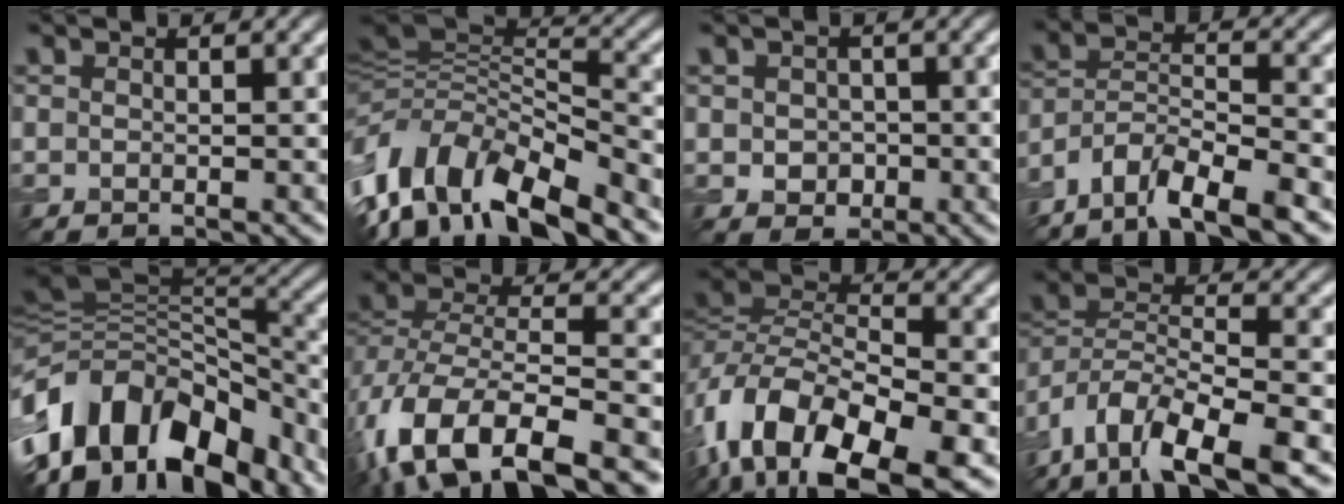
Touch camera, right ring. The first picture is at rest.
{"total": 11.3, "force": [-5.9, 5.3, 8.0], "torque": [-0.166, 0.022, -0.109]}
{"total": 1.8, "force": [0.1, 1.7, 0.8], "torque": [-0.014, -0.001, 0.002]}
{"total": 8.4, "force": [-6.6, 2.3, 4.6], "torque": [-0.077, 0.007, -0.122]}
{"total": 12.4, "force": [-5.9, 8.2, 7.2], "torque": [-0.147, 0.018, -0.100]}
{"total": 14.5, "force": [-8.0, 7.2, 9.7], "torque": [-0.200, -0.006, -0.115]}
{"total": 13.9, "force": [-7.7, 6.8, 9.3], "torque": [-0.194, -0.007, -0.132]}
{"total": 11.4, "force": [-8.1, 4.0, 6.9], "torque": [-0.131, 0.002, -0.139]}